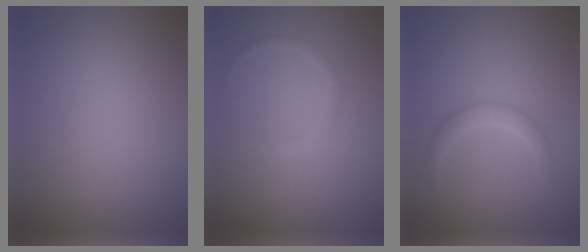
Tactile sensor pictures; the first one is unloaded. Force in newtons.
{"total": 0.8, "press": 0.8, "slide": 0.0}
{"total": 1.6, "press": 1.6, "slide": 0.0}